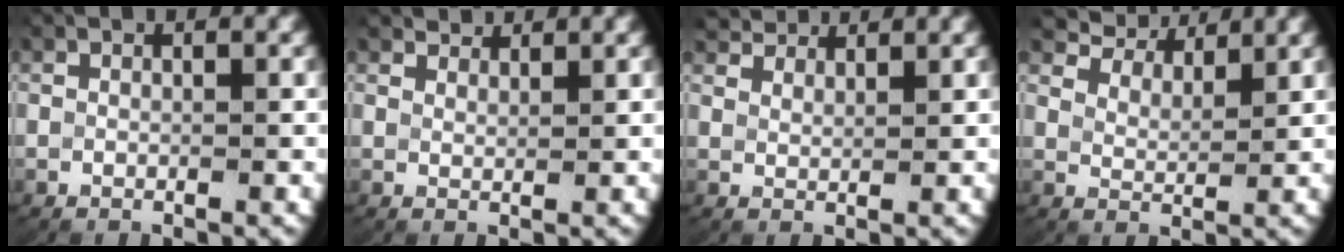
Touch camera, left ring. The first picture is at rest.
{"total": 2.8, "force": [2.8, 0.0, 0.5], "torque": [-0.004, -0.002, 0.052]}
{"total": 3.4, "force": [3.4, 0.1, 0.6], "torque": [-0.010, 0.000, 0.063]}
{"total": 6.1, "force": [5.4, 1.6, 2.1], "torque": [-0.039, 0.011, 0.088]}